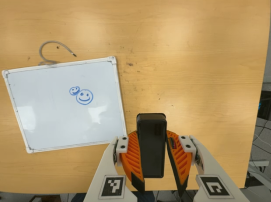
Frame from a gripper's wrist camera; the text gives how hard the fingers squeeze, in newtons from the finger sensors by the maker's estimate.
{"total": 9.1, "left": 7.7, "right": 10.5}